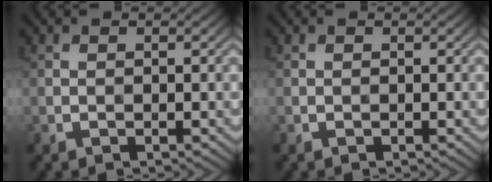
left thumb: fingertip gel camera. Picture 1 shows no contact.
{"total": 0.0}